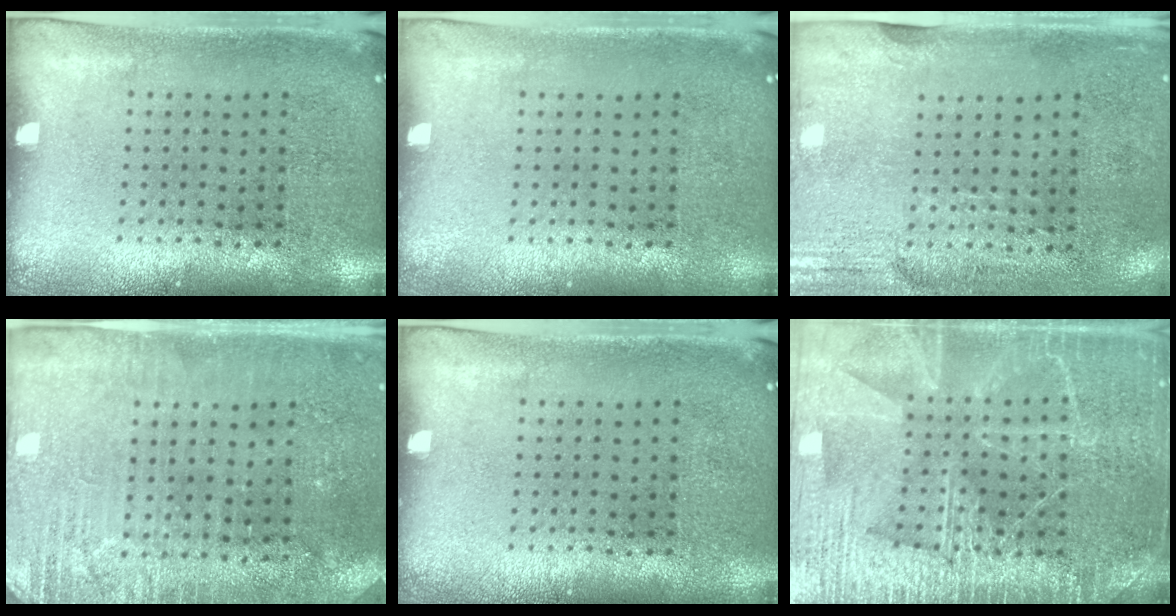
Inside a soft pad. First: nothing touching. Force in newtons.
{"total": 0.0}
{"total": 2.9, "press": 2.4, "slide": 1.6}
{"total": 2.8, "press": 2.8, "slide": 0.5}
{"total": 0.0}
{"total": 4.8, "press": 4.7, "slide": 0.6}